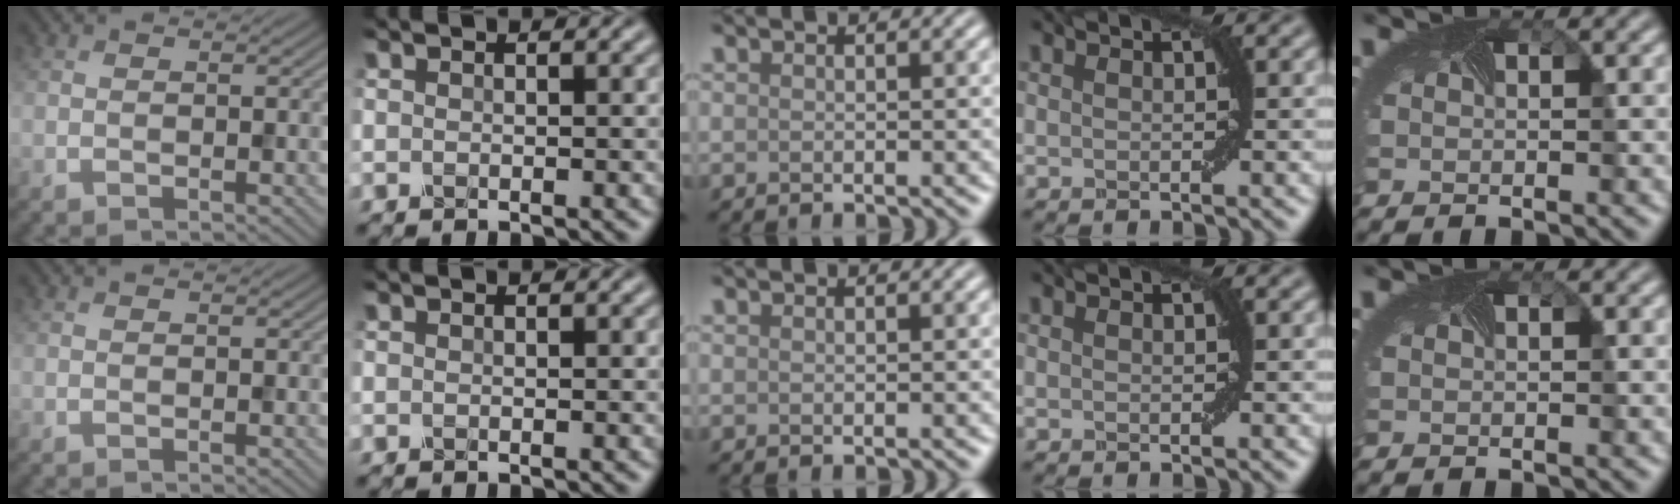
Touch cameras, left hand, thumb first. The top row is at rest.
{}